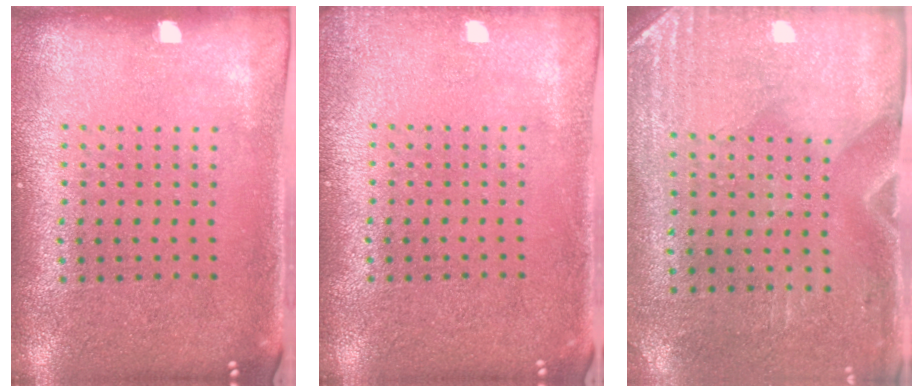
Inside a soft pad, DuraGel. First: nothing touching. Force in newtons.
{"total": 1.1, "press": 1.1, "slide": 0.3}
{"total": 2.9, "press": 2.5, "slide": 1.5}